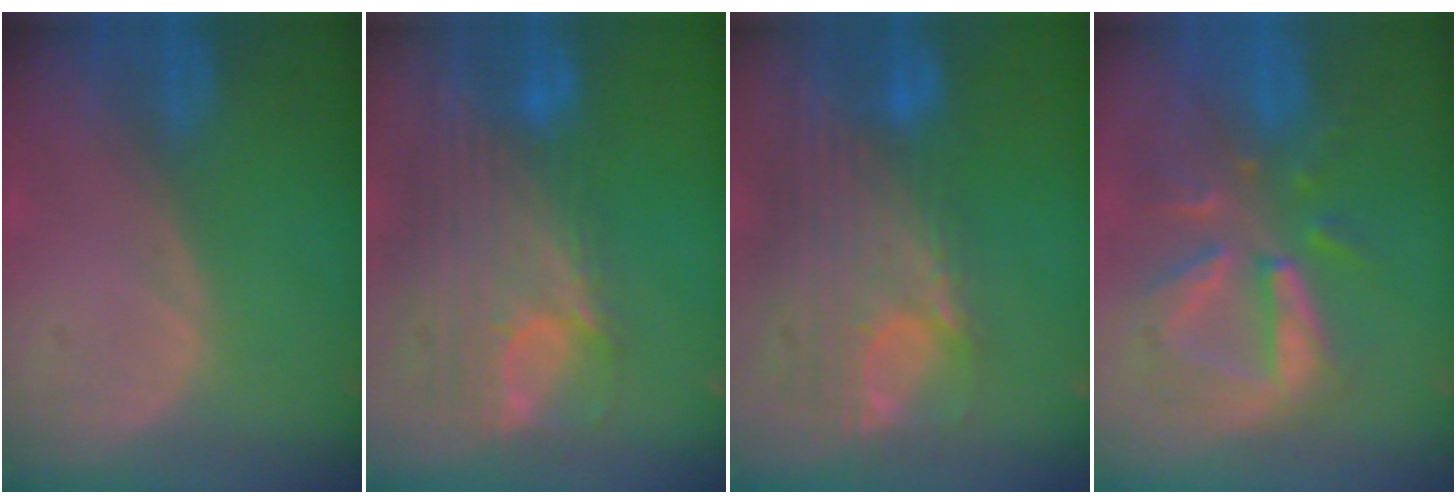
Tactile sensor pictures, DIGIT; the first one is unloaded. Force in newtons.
{"total": 12.1, "press": 10.3, "slide": 6.4}
{"total": 12.2, "press": 10.3, "slide": 6.5}
{"total": 9.5, "press": 8.8, "slide": 3.6}